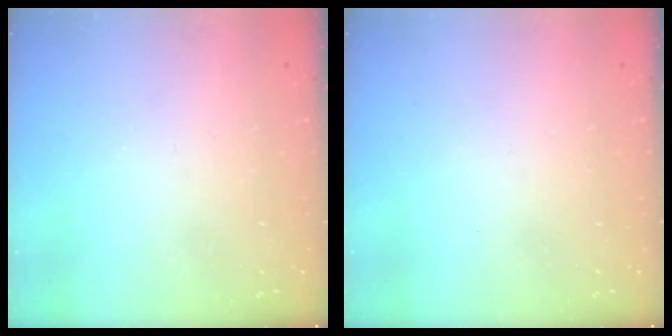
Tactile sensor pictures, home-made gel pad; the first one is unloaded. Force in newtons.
{"total": 0.0}